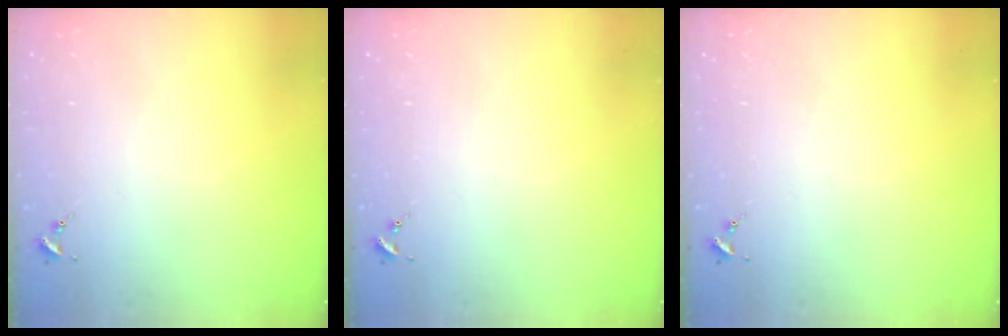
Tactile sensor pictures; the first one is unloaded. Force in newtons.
{"total": 0.0}
{"total": 0.0}